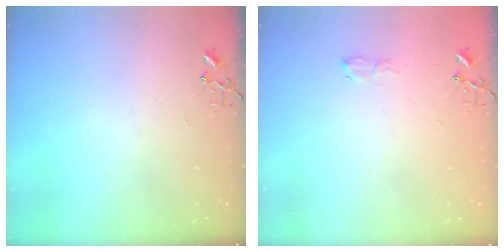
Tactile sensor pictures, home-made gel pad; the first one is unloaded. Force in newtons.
{"total": 5.3, "press": 5.3, "slide": 0.7}